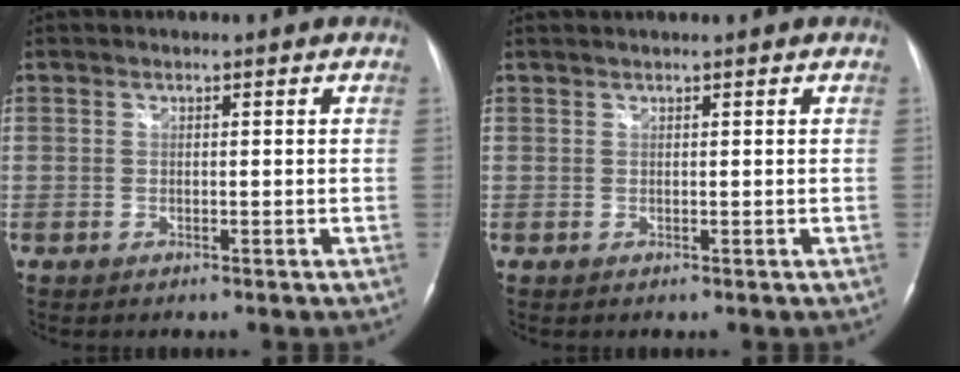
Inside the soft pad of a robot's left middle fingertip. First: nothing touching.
{"total": 0.8, "force": [0.6, -0.3, 0.4], "torque": [-0.007, 0.015, 0.016]}